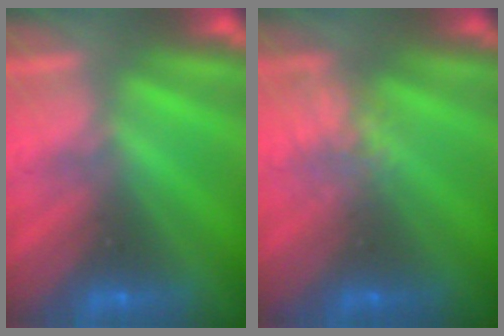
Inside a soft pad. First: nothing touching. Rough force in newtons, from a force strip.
{"total": 2.2}